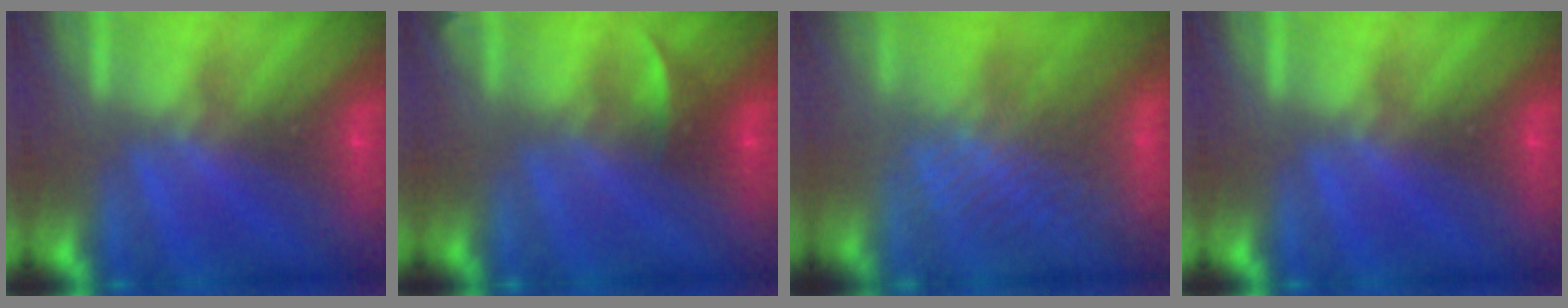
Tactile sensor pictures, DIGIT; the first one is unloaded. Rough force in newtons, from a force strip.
{"total": 2.2}
{"total": 3.4}
{"total": 0.0}